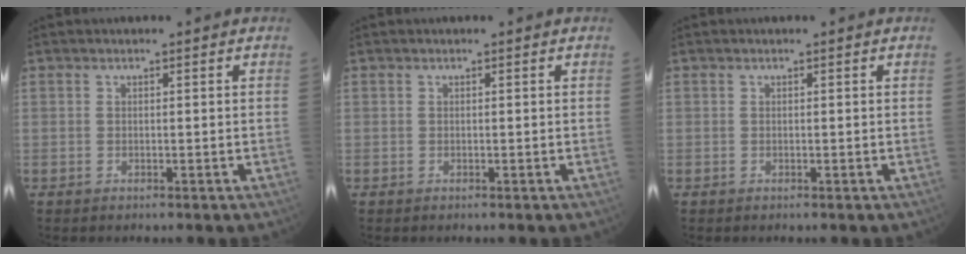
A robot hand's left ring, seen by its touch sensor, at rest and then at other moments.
{"total": 0.0}
{"total": 0.0}